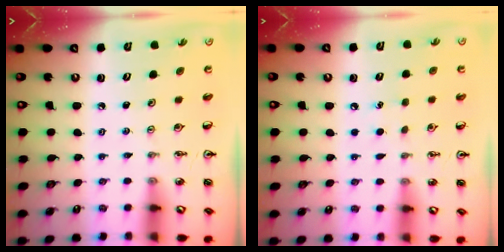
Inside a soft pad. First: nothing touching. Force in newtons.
{"total": 5.2, "press": 5.1, "slide": 0.6}